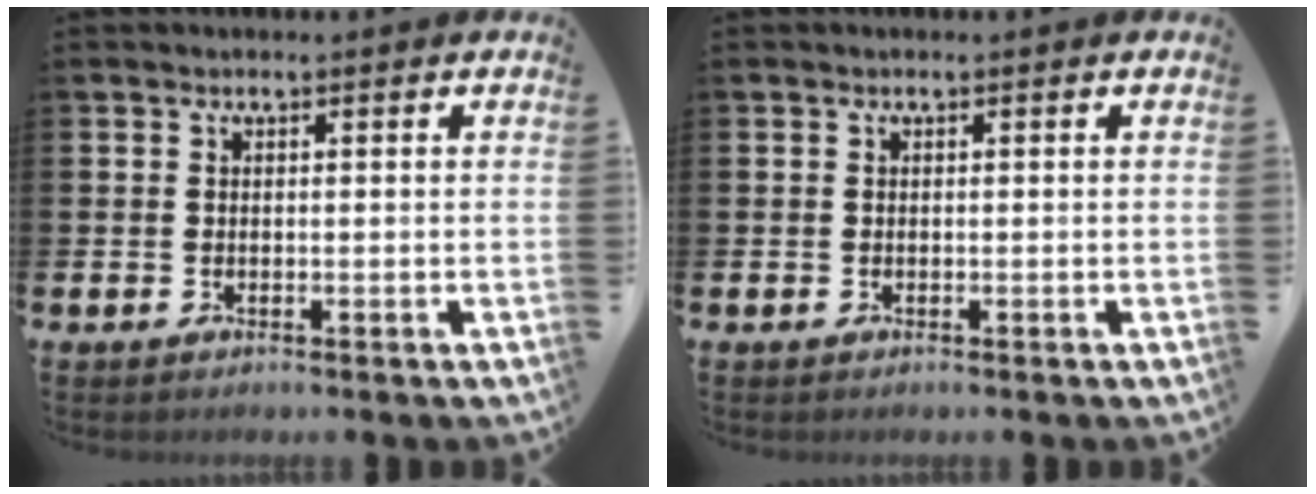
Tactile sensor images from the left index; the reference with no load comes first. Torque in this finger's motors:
{"motor_torque": [0.08, 0.14, -0.03, 0.00]}